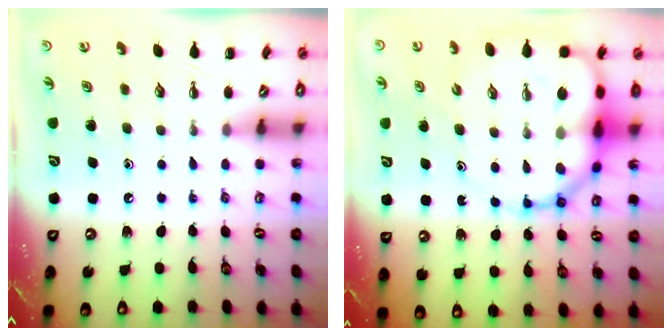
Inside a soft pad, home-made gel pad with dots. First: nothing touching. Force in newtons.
{"total": 16.9, "press": 16.4, "slide": 4.1}